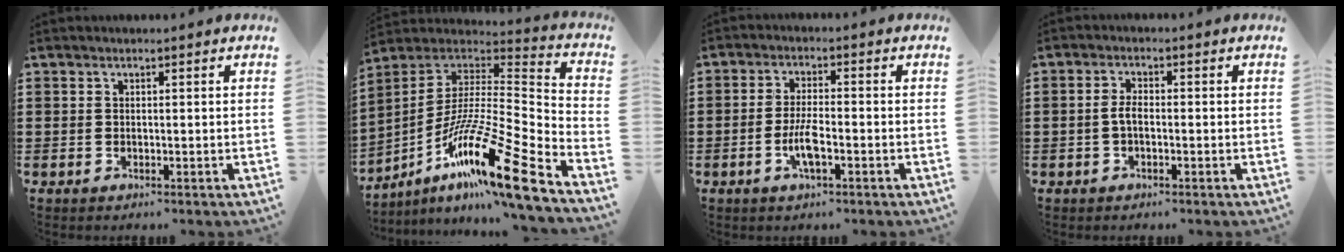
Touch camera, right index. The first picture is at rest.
{"total": 18.1, "force": [-11.2, 1.5, 14.1], "torque": [-0.257, 0.006, -0.203]}
{"total": 4.6, "force": [-1.6, 1.2, 4.2], "torque": [-0.091, -0.003, -0.035]}
{"total": 2.4, "force": [-0.6, 0.9, 2.1], "torque": [-0.056, -0.005, -0.016]}